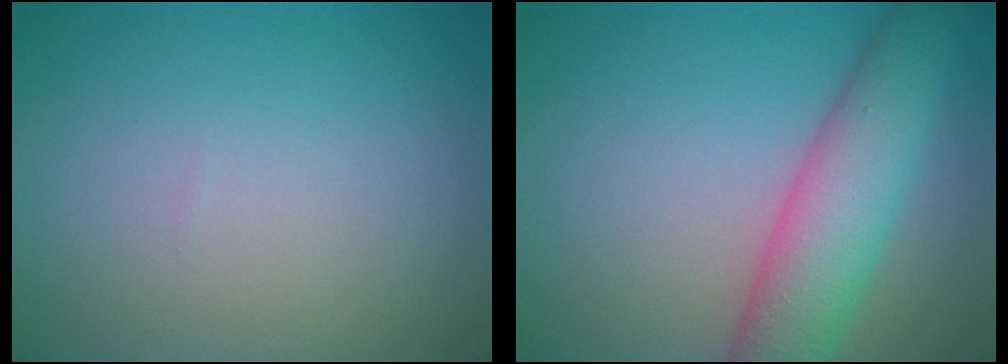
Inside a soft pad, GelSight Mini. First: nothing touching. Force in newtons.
{"total": 6.8, "press": 6.8, "slide": 0.3}